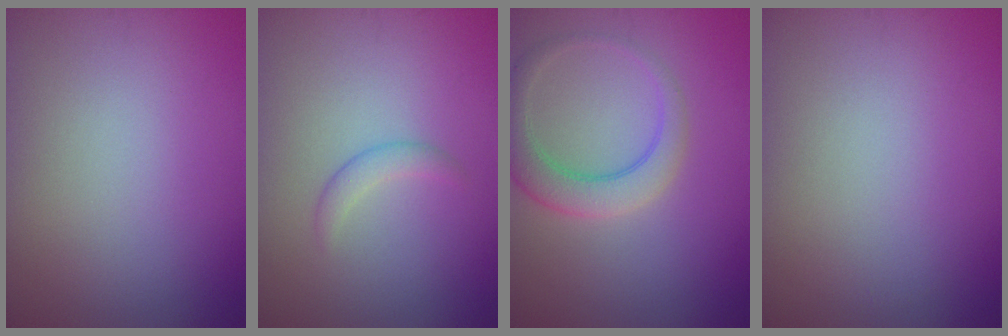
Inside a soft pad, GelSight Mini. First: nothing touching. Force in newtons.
{"total": 1.4, "press": 1.4, "slide": 0.0}
{"total": 4.0, "press": 4.0, "slide": 0.3}
{"total": 0.0}